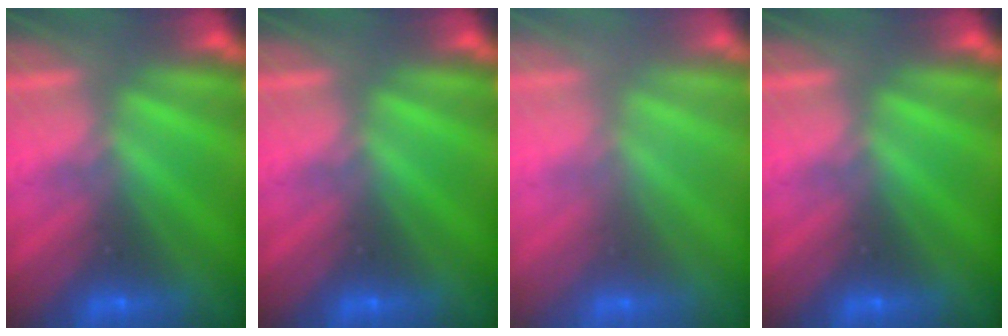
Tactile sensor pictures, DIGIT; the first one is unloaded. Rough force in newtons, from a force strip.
{"total": 0.0}
{"total": 2.7}
{"total": 0.0}